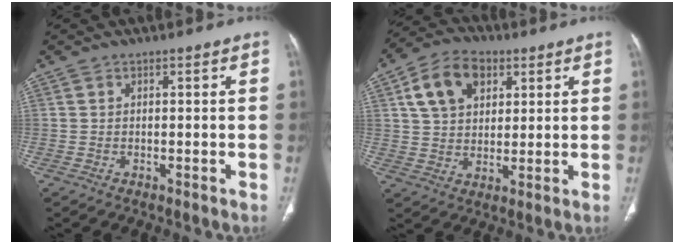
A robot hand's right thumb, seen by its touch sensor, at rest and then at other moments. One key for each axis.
{"total": 11.5, "fx": 4.6, "fy": 7.9, "fz": 7.0, "tx": -0.100, "ty": -0.002, "tz": 0.078}